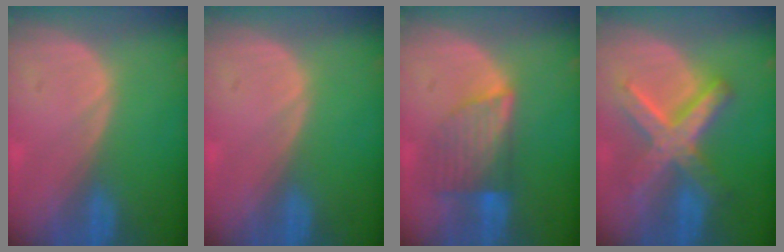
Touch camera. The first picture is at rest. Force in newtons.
{"total": 0.0}
{"total": 7.2, "press": 6.4, "slide": 3.3}
{"total": 9.0, "press": 9.0, "slide": 0.6}